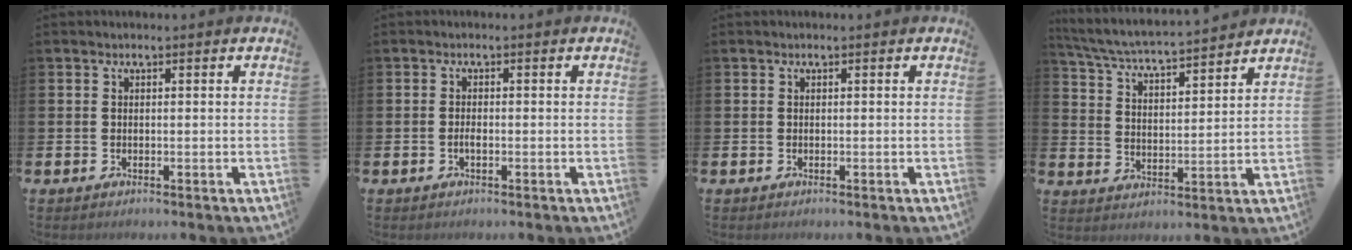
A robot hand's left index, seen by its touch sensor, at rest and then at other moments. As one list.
[{"total": 0.9, "force": [-0.4, 0.3, 0.8], "torque": [-0.011, -0.003, -0.008]}, {"total": 0.0}, {"total": 5.1, "force": [4.9, 0.1, 1.2], "torque": [-0.050, -0.041, 0.081]}]